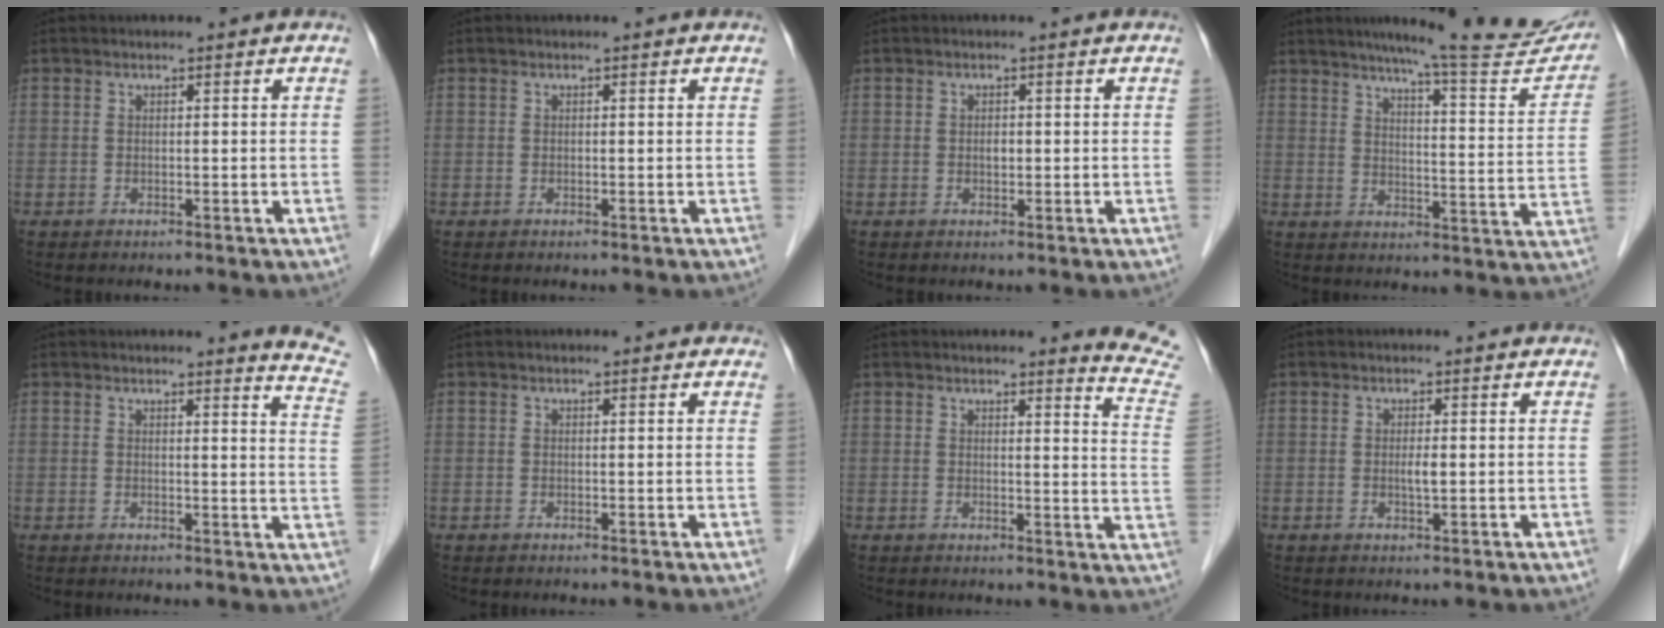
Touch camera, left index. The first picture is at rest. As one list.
[{"total": 0.0}, {"total": 1.0, "force": [-0.1, 0.6, 0.8], "torque": [-0.012, 0.002, -0.001]}, {"total": 20.1, "force": [17.9, 1.2, 9.1], "torque": [-0.115, -0.051, 0.218]}, {"total": 7.2, "force": [7.0, -0.2, 1.5], "torque": [-0.005, -0.066, 0.044]}, {"total": 0.6, "force": [0.5, 0.2, 0.4], "torque": [-0.008, 0.003, 0.002]}, {"total": 8.5, "force": [8.4, -0.7, 1.3], "torque": [-0.003, -0.090, 0.063]}, {"total": 1.4, "force": [-0.1, 0.2, 1.4], "torque": [-0.027, 0.000, -0.001]}]